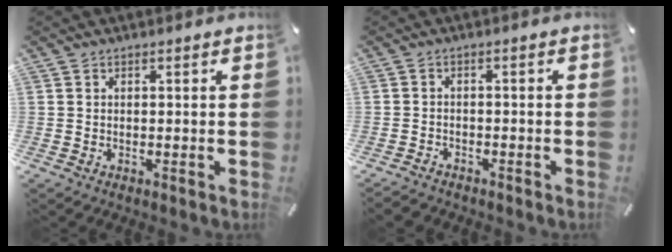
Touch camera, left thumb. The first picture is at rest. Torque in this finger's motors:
{"motor_torque": [-0.23, 0.30, 0.02, 0.08, 0.00]}